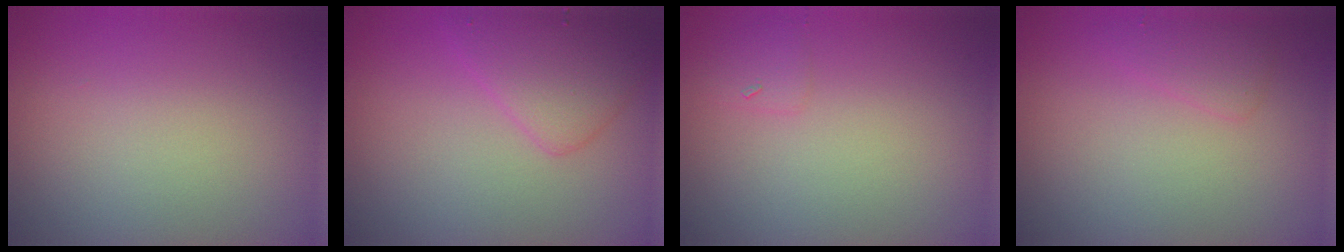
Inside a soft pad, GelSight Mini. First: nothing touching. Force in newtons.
{"total": 3.3, "press": 3.3, "slide": 0.2}
{"total": 0.9, "press": 0.9, "slide": 0.1}
{"total": 1.4, "press": 1.4, "slide": 0.1}